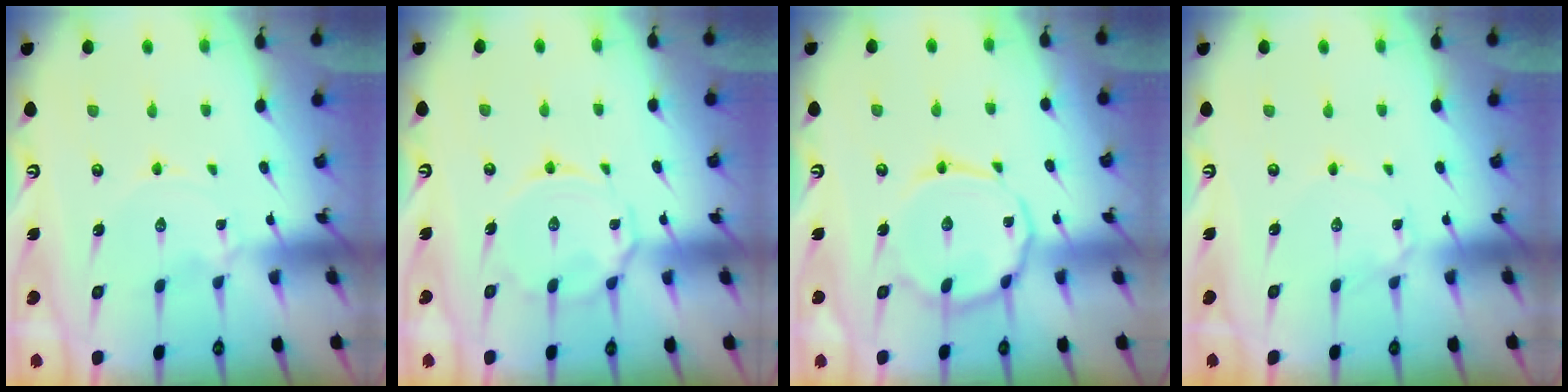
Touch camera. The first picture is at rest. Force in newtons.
{"total": 8.9, "press": 8.9, "slide": 0.7}
{"total": 13.1, "press": 13.1, "slide": 0.9}
{"total": 1.5, "press": 1.5, "slide": 0.1}